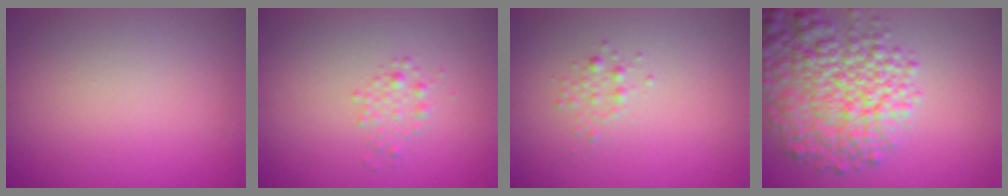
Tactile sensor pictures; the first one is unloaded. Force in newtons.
{"total": 1.4, "press": 1.4, "slide": 0.1}
{"total": 1.1, "press": 1.1, "slide": 0.0}
{"total": 8.2, "press": 8.2, "slide": 0.3}